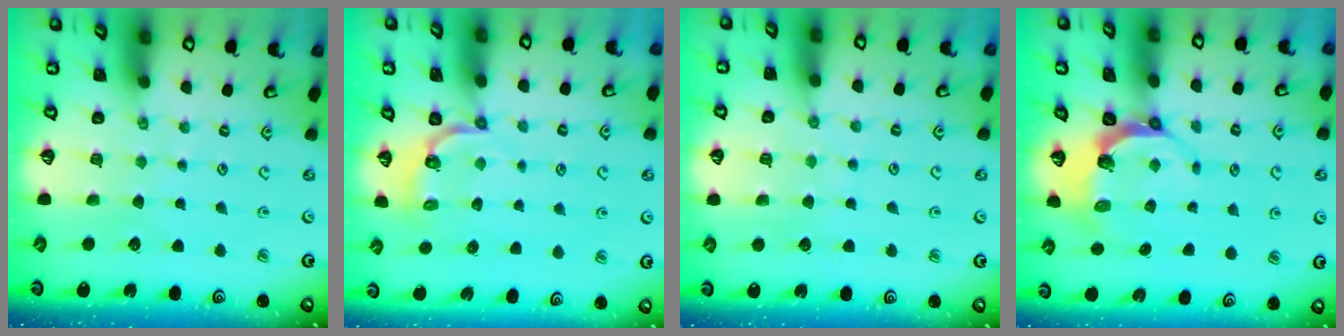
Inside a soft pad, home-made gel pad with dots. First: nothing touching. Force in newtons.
{"total": 4.2, "press": 3.2, "slide": 2.7}
{"total": 4.0, "press": 4.0, "slide": 0.2}
{"total": 5.8, "press": 4.8, "slide": 3.4}